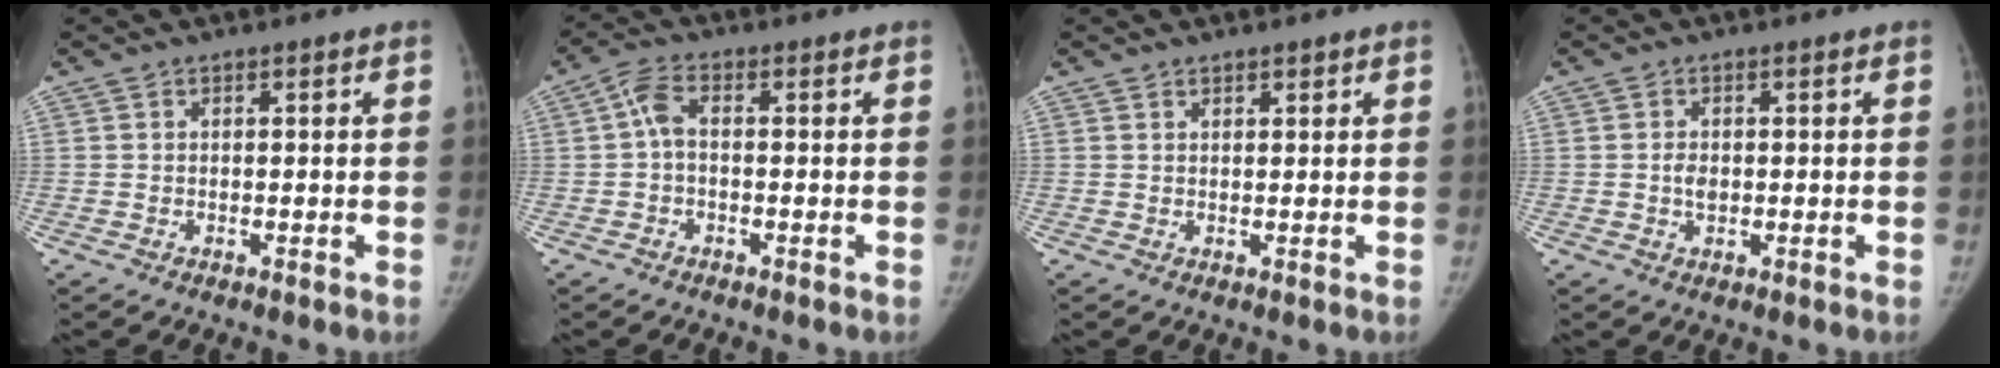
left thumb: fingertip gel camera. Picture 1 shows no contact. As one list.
[{"total": 3.9, "force": [-0.1, 2.1, 3.4], "torque": [-0.067, 0.013, -0.008]}, {"total": 1.2, "force": [1.0, 0.6, 0.4], "torque": [0.008, -0.004, 0.013]}, {"total": 2.0, "force": [-0.1, 1.4, 1.5], "torque": [-0.022, 0.001, -0.002]}]